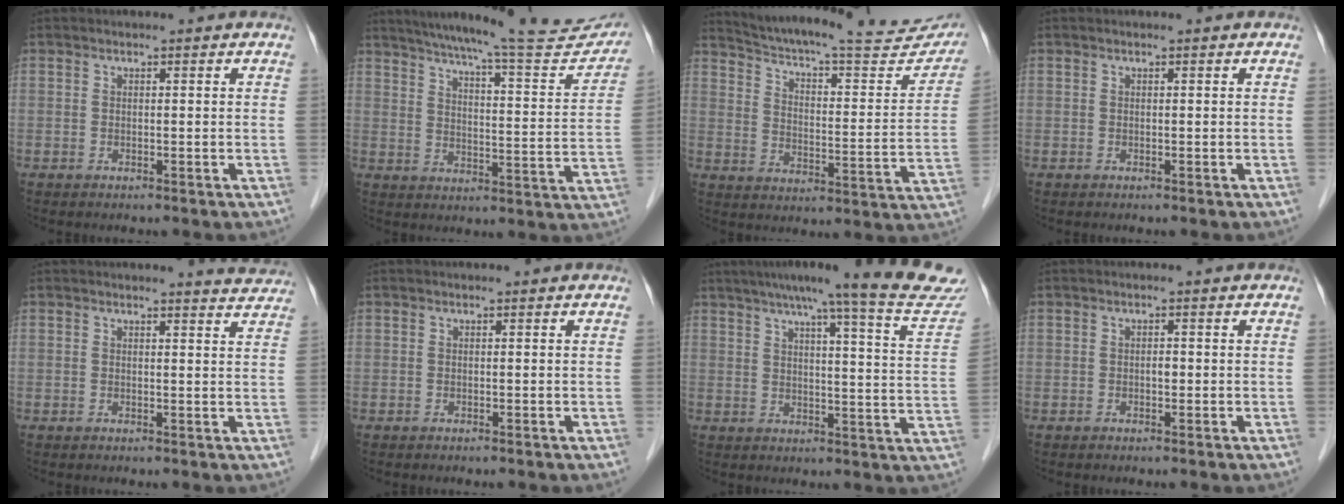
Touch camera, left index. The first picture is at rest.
{"total": 22.2, "force": [20.2, 1.7, 9.1], "torque": [-0.135, -0.043, 0.259]}
{"total": 27.2, "force": [24.6, 4.5, 10.6], "torque": [-0.163, -0.049, 0.316]}
{"total": 0.0}
{"total": 4.0, "force": [4.0, 0.0, 0.3], "torque": [-0.008, -0.019, 0.027]}
{"total": 0.0}
{"total": 20.7, "force": [18.1, -0.2, 10.1], "torque": [-0.138, -0.038, 0.213]}
{"total": 0.8, "force": [-0.1, 0.4, 0.6], "torque": [-0.009, 0.002, -0.004]}